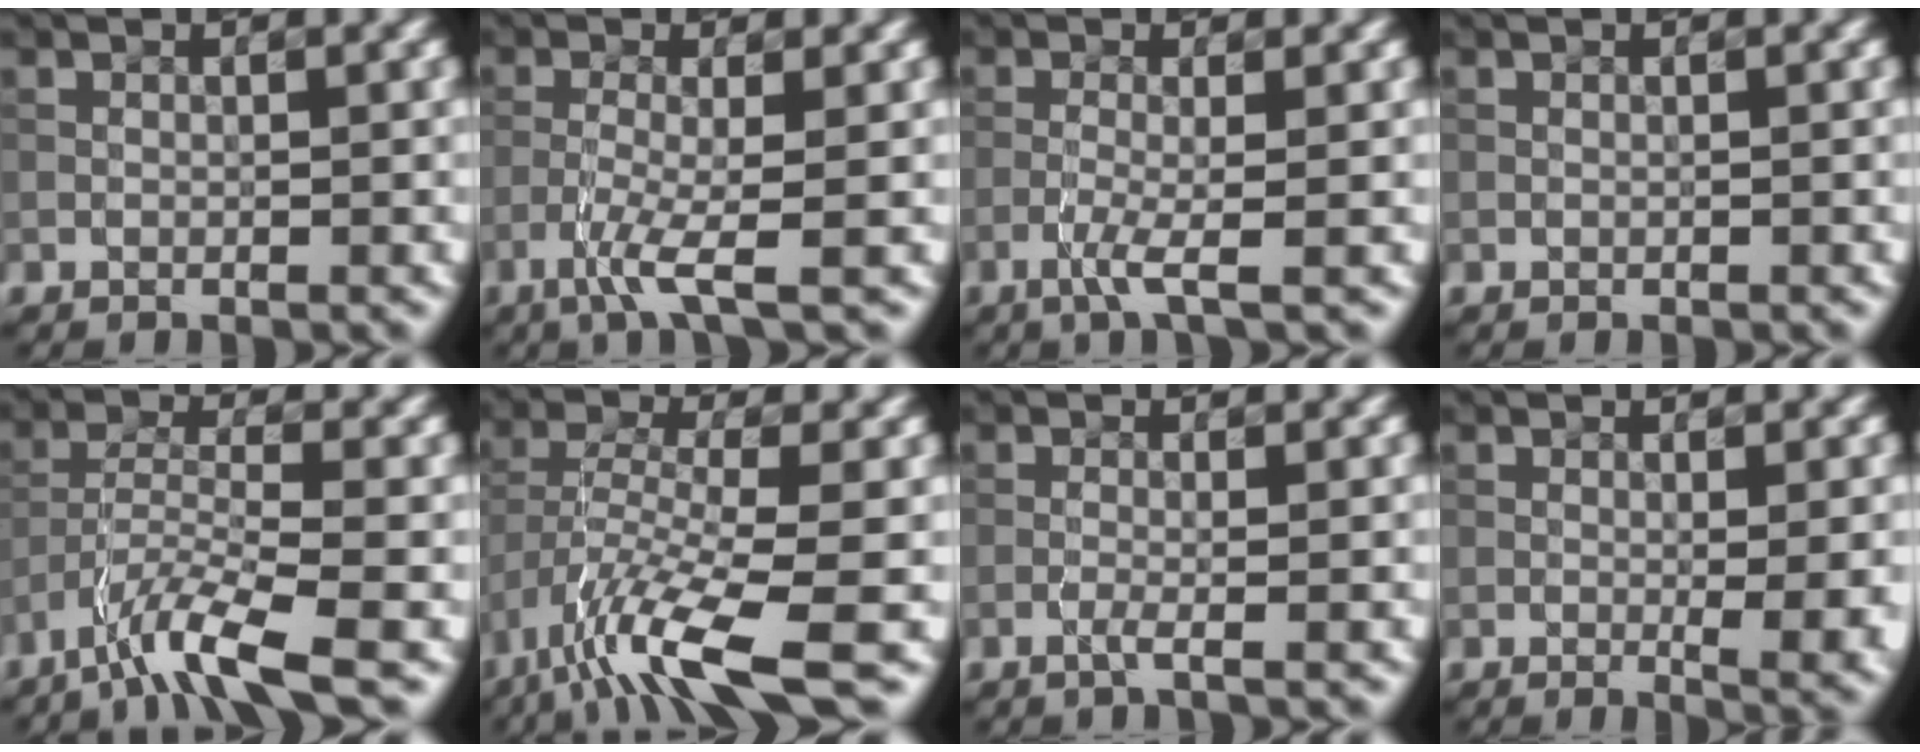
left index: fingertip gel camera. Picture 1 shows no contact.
{"total": 3.5, "force": [-2.0, 0.3, 2.9], "torque": [-0.061, 0.000, -0.044]}
{"total": 2.5, "force": [-1.4, 0.1, 2.0], "torque": [-0.043, 0.005, -0.032]}
{"total": 0.0}
{"total": 5.6, "force": [-4.1, 0.6, 3.8], "torque": [-0.066, 0.002, -0.079]}
{"total": 9.1, "force": [-5.4, 2.0, 7.1], "torque": [-0.136, -0.001, -0.095]}
{"total": 1.3, "force": [-0.7, 0.2, 1.1], "torque": [-0.015, 0.007, -0.016]}
{"total": 3.7, "force": [-0.5, 0.8, 3.6], "torque": [-0.049, -0.006, 0.004]}